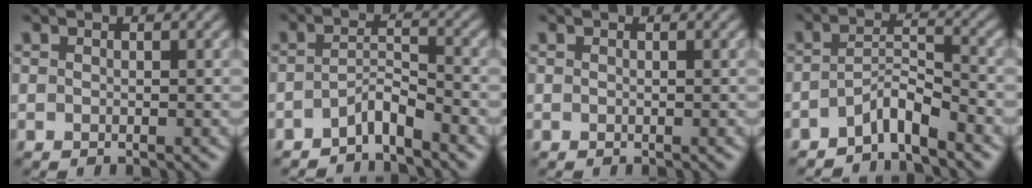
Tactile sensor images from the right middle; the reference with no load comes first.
{"total": 2.5, "force": [-2.0, 0.4, 1.4], "torque": [-0.024, 0.008, -0.042]}
{"total": 0.0}
{"total": 3.2, "force": [-2.5, 0.6, 1.9], "torque": [-0.032, 0.012, -0.052]}